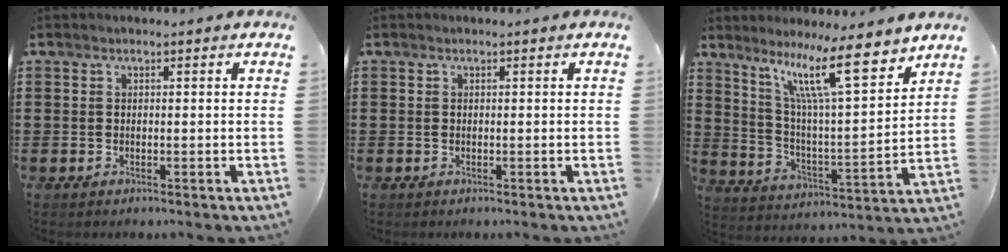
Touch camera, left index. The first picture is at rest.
{"total": 0.0}
{"total": 13.4, "force": [9.1, 1.7, 9.6], "torque": [-0.195, -0.039, 0.150]}